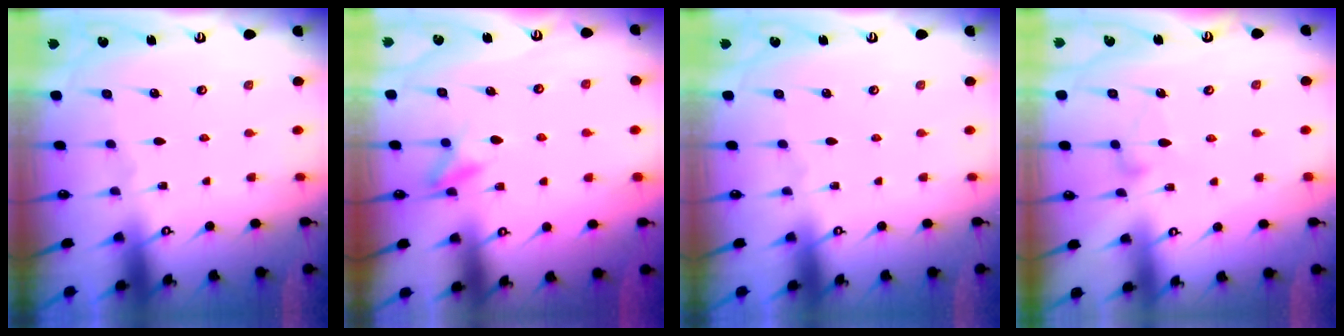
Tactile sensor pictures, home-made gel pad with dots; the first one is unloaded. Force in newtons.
{"total": 8.1, "press": 8.1, "slide": 1.0}
{"total": 0.0}
{"total": 9.6, "press": 9.6, "slide": 0.5}